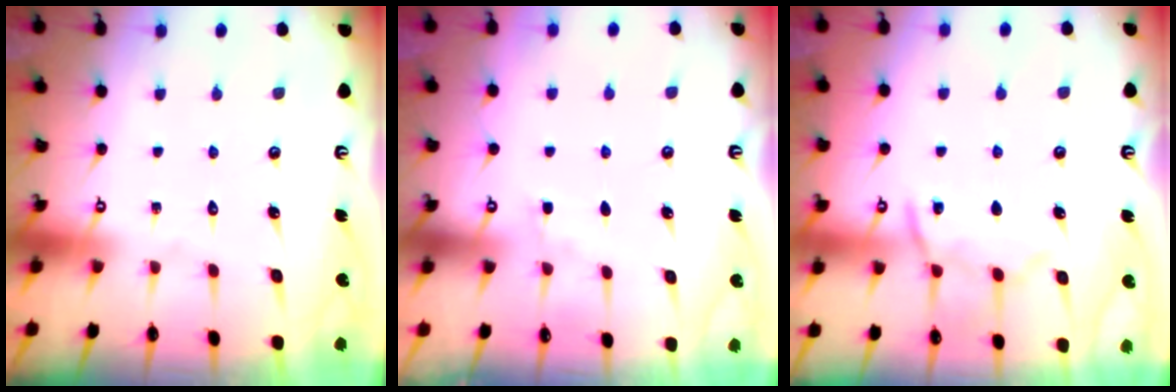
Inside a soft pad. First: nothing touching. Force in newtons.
{"total": 2.1, "press": 2.1, "slide": 0.4}
{"total": 10.7, "press": 10.6, "slide": 1.2}